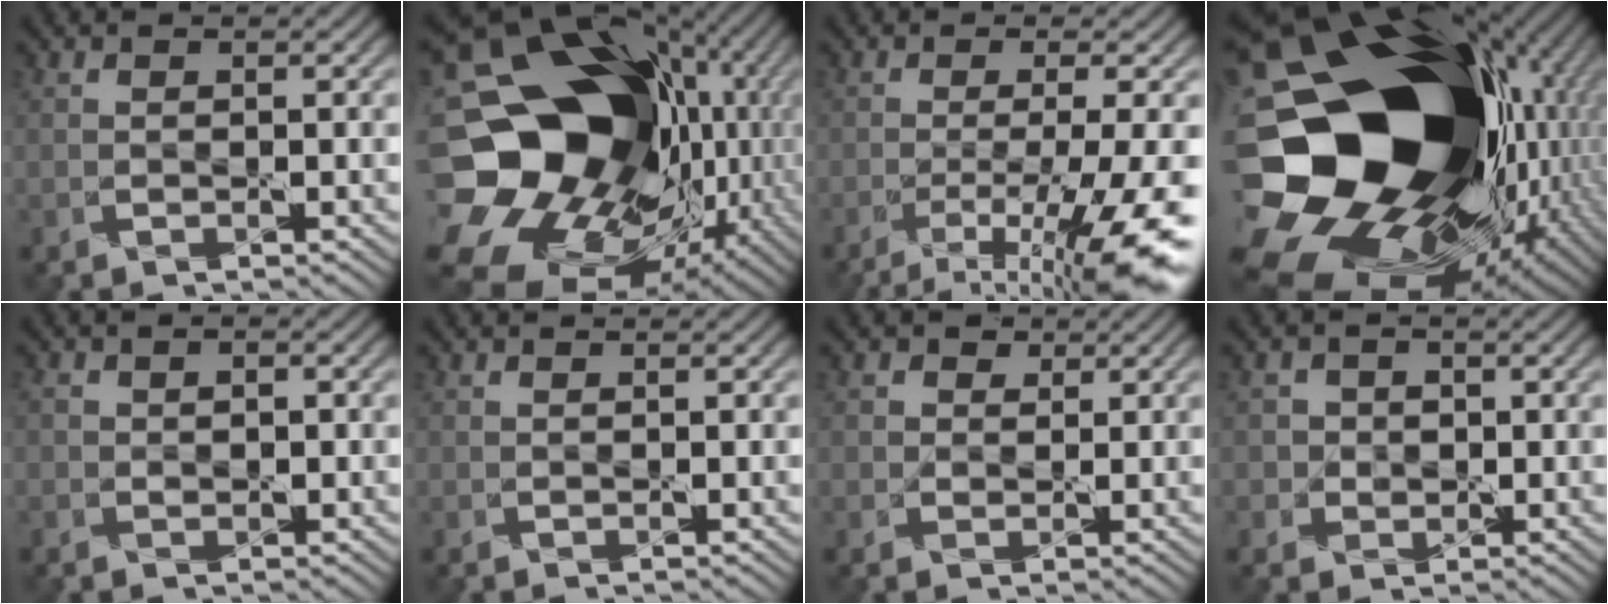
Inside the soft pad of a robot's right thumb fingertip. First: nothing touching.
{"total": 24.2, "force": [-1.7, 20.1, 13.4], "torque": [-0.297, -0.055, -0.041]}
{"total": 11.5, "force": [-5.7, 2.4, 9.7], "torque": [-0.170, -0.010, -0.087]}
{"total": 24.3, "force": [-1.9, 18.6, 15.5], "torque": [-0.278, -0.083, -0.066]}
{"total": 1.5, "force": [-0.3, 1.4, 0.6], "torque": [-0.006, 0.005, -0.006]}
{"total": 0.0}
{"total": 1.8, "force": [0.9, 1.6, 0.1], "torque": [-0.003, 0.004, 0.008]}
{"total": 2.5, "force": [0.2, 2.5, 0.3], "torque": [-0.005, 0.006, -0.006]}